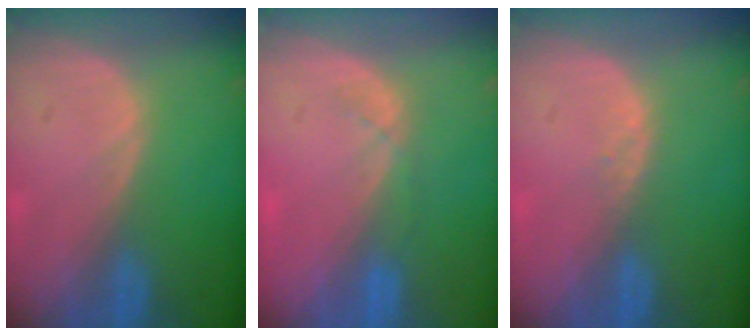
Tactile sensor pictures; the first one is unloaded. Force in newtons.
{"total": 2.1, "press": 1.9, "slide": 0.9}
{"total": 1.1, "press": 0.8, "slide": 0.7}